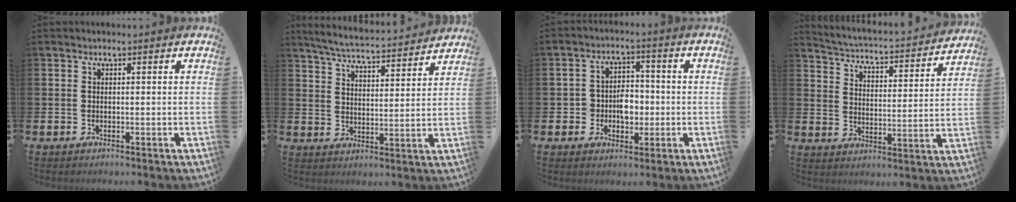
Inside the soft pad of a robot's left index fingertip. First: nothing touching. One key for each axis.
{"total": 5.8, "fx": 5.7, "fy": 0.3, "fz": 1.3, "tx": -0.050, "ty": -0.039, "tz": 0.097}
{"total": 4.6, "fx": -1.0, "fy": 3.8, "fz": 2.5, "tx": -0.040, "ty": 0.005, "tz": -0.027}
{"total": 3.9, "fx": 3.7, "fy": 0.6, "fz": 0.8, "tx": -0.041, "ty": -0.040, "tz": 0.054}